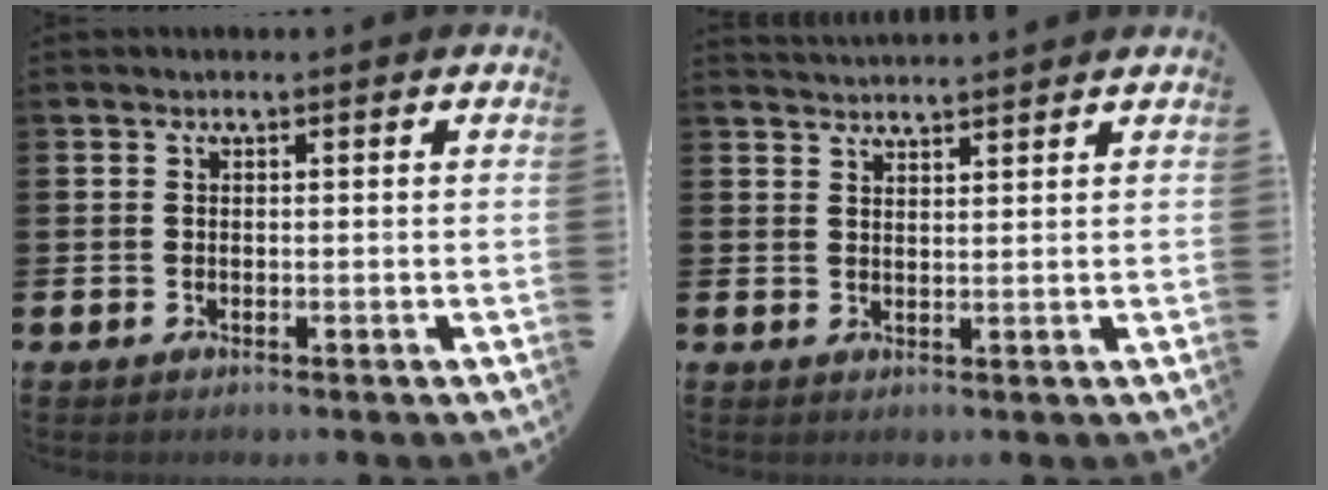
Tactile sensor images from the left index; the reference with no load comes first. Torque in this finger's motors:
{"motor_torque": [0.28, -0.36, 0.21, 0.06]}